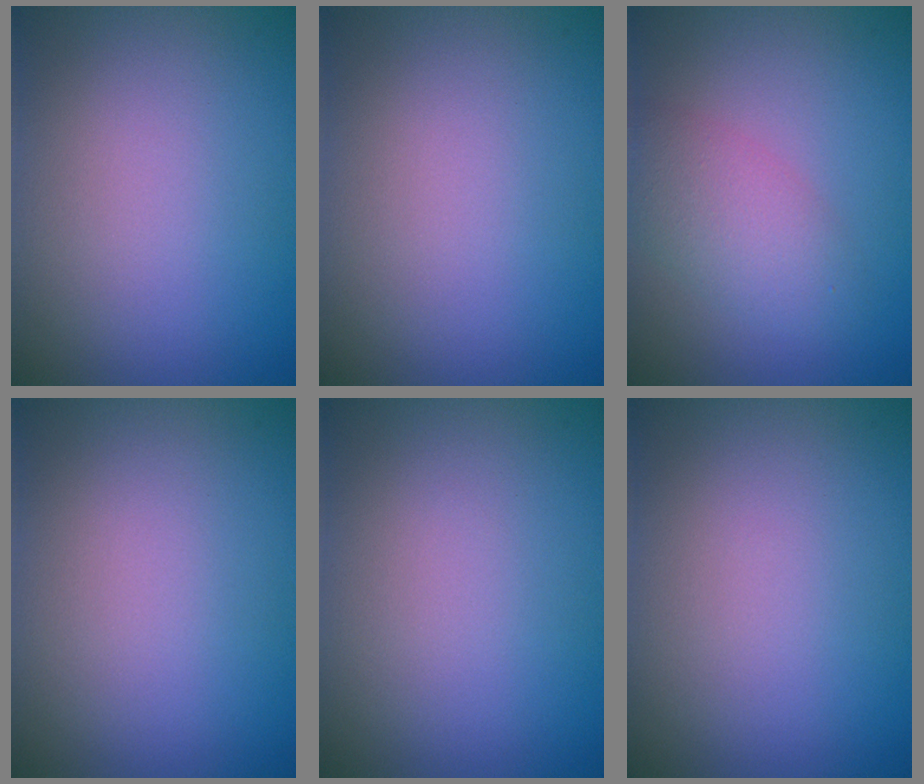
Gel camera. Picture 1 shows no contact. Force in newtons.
{"total": 0.0}
{"total": 3.4, "press": 3.4, "slide": 0.2}
{"total": 0.0}
{"total": 0.0}
{"total": 0.0}